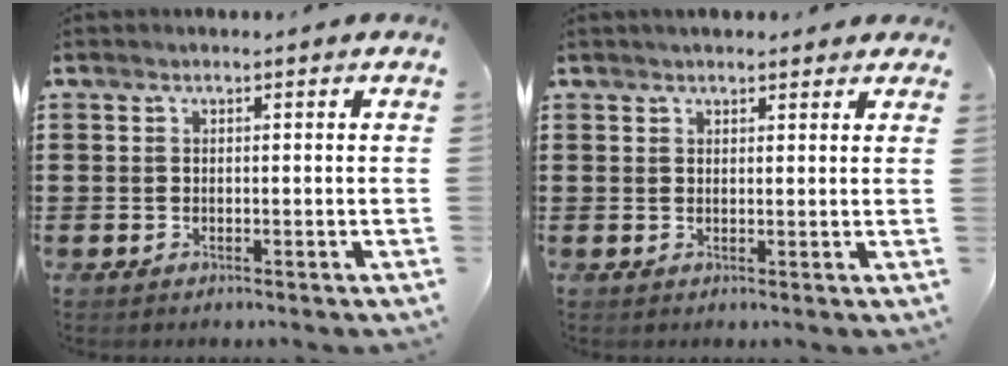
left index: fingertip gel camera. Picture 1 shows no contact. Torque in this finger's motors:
{"motor_torque": [1.70, -0.44, 0.72, 0.06]}